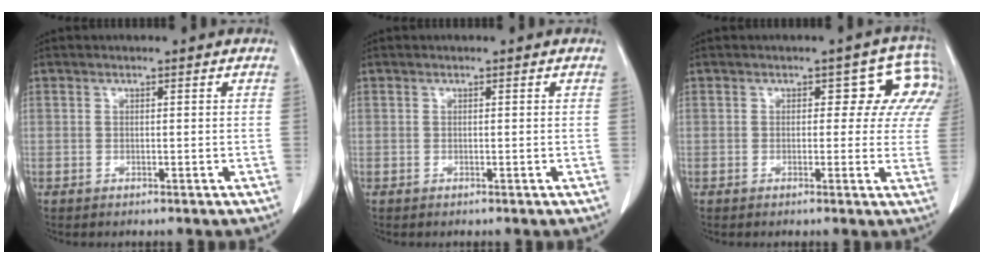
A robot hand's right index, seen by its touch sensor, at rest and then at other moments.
{"total": 0.0}
{"total": 6.2, "force": [3.0, 4.2, 3.5], "torque": [-0.020, 0.013, 0.010]}